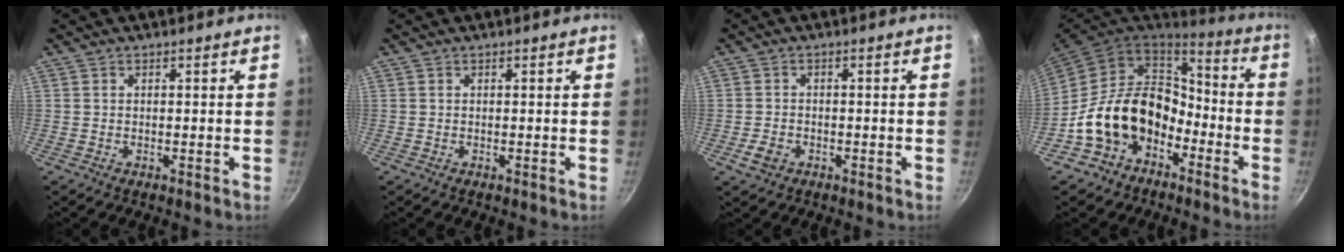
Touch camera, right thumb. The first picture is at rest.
{"total": 0.0}
{"total": 3.3, "force": [-1.5, 2.4, 1.7], "torque": [-0.029, 0.013, -0.026]}
{"total": 17.0, "force": [-6.1, 12.6, 9.7], "torque": [-0.135, 0.067, -0.106]}